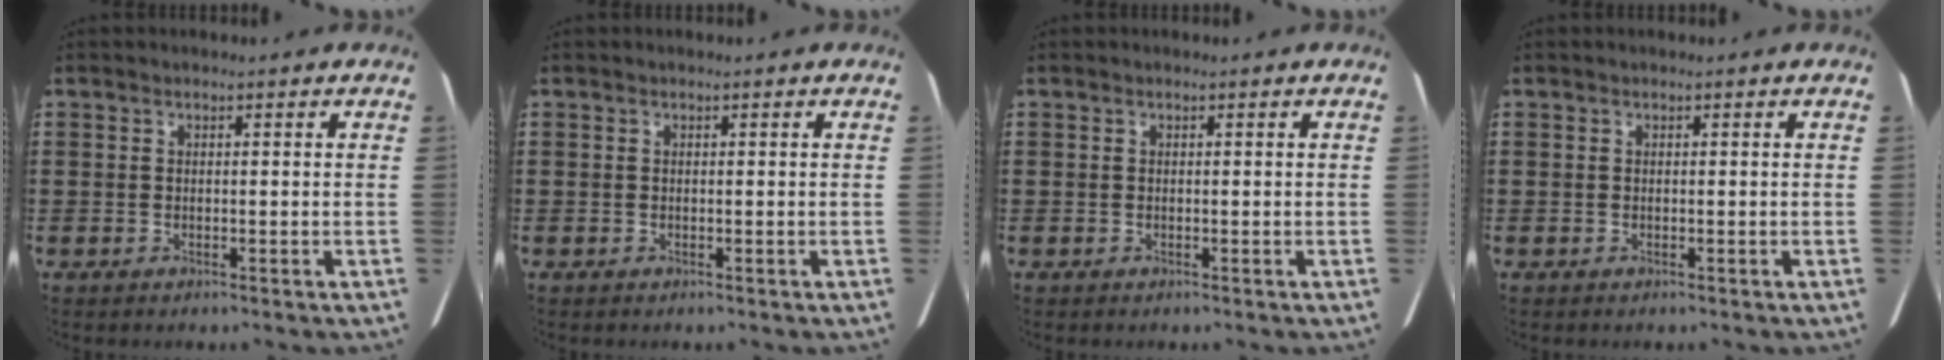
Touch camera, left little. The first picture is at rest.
{"total": 0.0}
{"total": 0.0}
{"total": 0.0}